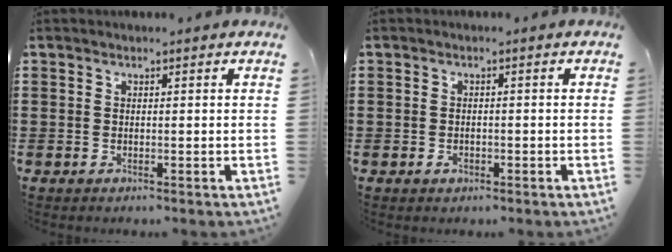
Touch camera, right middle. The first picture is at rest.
{"total": 1.0, "force": [-0.5, 0.7, 0.4], "torque": [-0.010, -0.002, -0.008]}